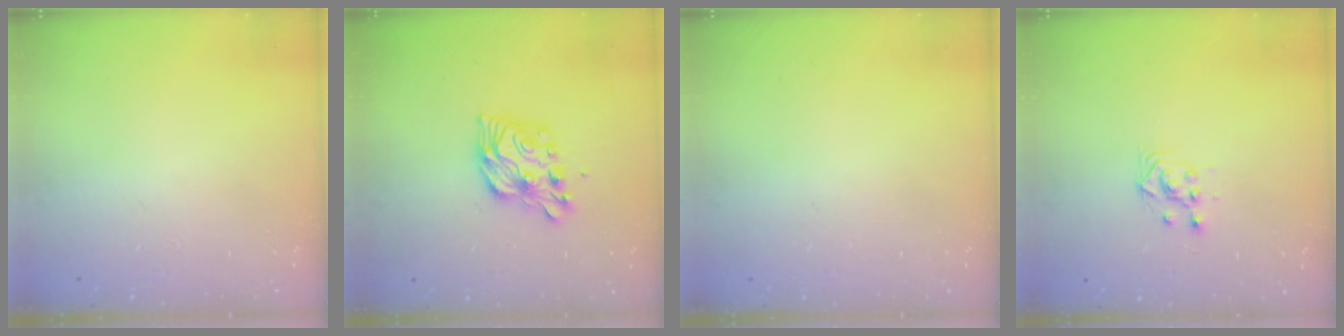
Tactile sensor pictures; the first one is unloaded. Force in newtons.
{"total": 10.5, "press": 10.5, "slide": 1.0}
{"total": 0.0}
{"total": 2.8, "press": 2.8, "slide": 0.2}